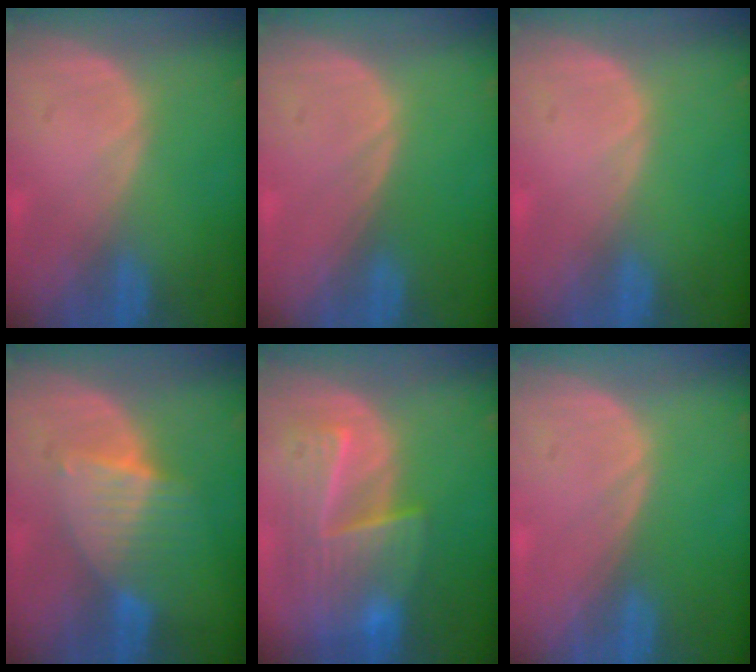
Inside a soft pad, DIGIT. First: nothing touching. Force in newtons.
{"total": 0.0}
{"total": 0.0}
{"total": 6.6, "press": 6.2, "slide": 2.4}
{"total": 9.3, "press": 8.3, "slide": 4.2}
{"total": 0.0}